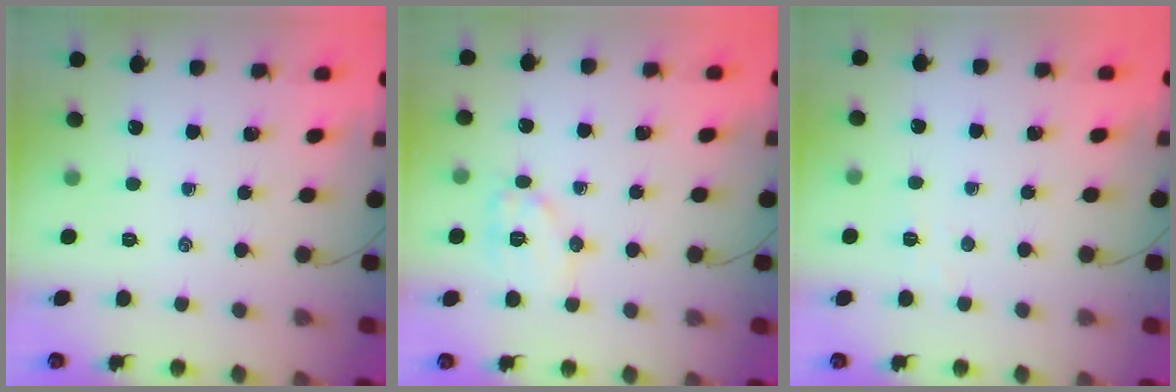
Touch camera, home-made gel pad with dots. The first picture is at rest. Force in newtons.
{"total": 10.0, "press": 10.0, "slide": 0.2}
{"total": 2.6, "press": 2.4, "slide": 0.8}